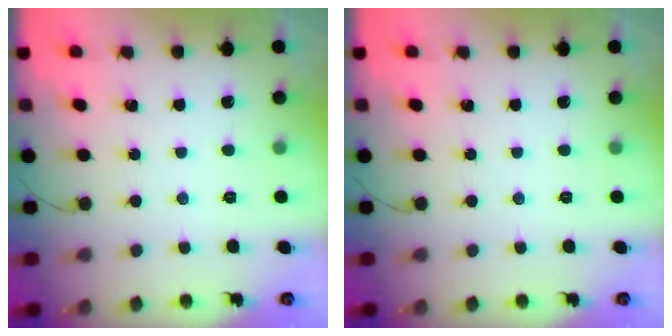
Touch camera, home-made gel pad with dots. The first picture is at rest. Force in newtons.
{"total": 0.0}